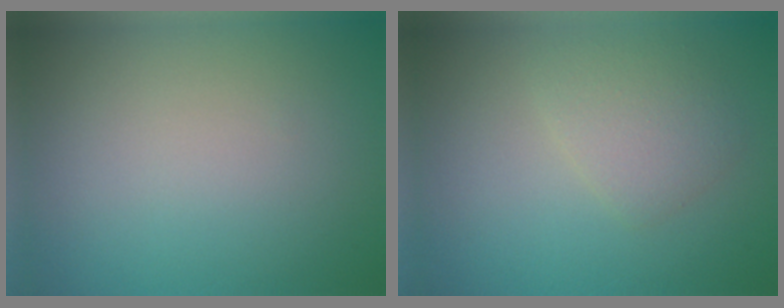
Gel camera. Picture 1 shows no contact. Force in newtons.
{"total": 2.4, "press": 2.4, "slide": 0.1}